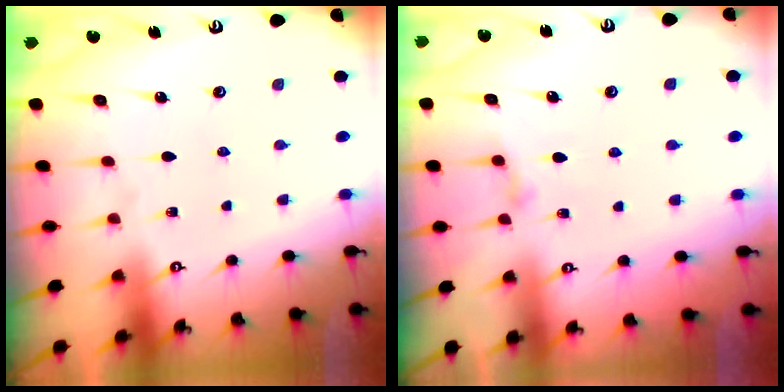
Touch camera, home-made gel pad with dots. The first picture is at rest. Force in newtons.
{"total": 2.6, "press": 2.6, "slide": 0.4}